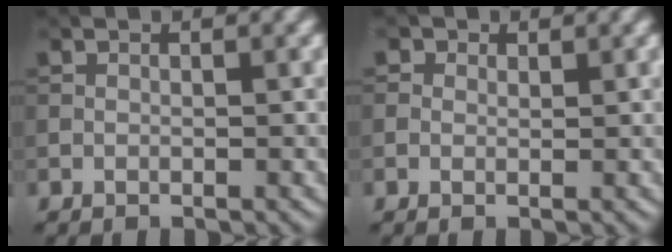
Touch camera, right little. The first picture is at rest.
{"total": 1.1, "force": [0.6, 0.9, 0.3], "torque": [-0.004, -0.001, 0.001]}